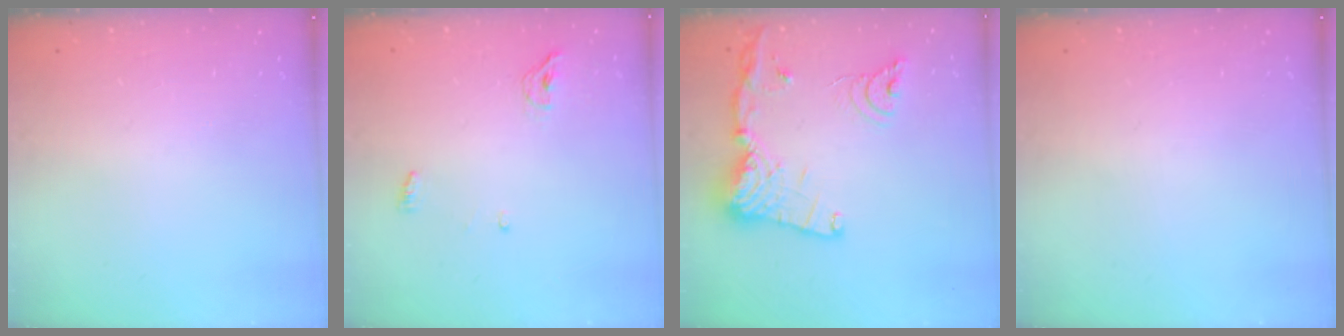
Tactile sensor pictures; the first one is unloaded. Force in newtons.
{"total": 4.4, "press": 4.3, "slide": 1.1}
{"total": 18.5, "press": 18.4, "slide": 1.7}
{"total": 0.0}